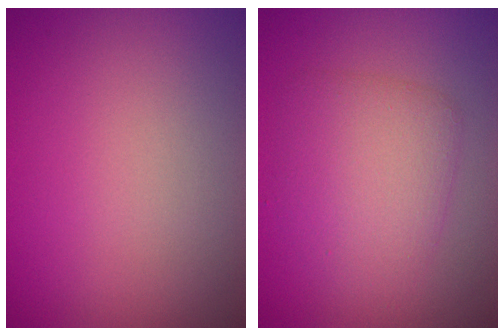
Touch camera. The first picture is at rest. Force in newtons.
{"total": 4.2, "press": 4.2, "slide": 0.1}